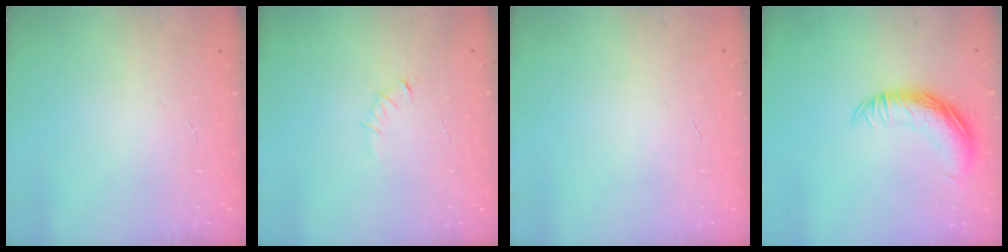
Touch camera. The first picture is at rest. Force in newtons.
{"total": 2.7, "press": 2.6, "slide": 0.8}
{"total": 0.0}
{"total": 15.3, "press": 15.3, "slide": 0.4}